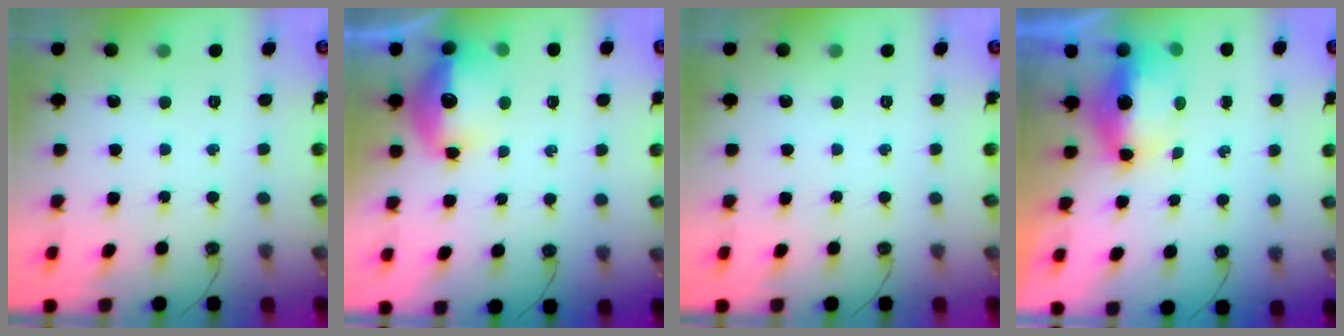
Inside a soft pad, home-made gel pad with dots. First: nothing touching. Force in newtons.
{"total": 13.1, "press": 13.1, "slide": 1.4}
{"total": 0.0}
{"total": 7.8, "press": 7.6, "slide": 2.0}